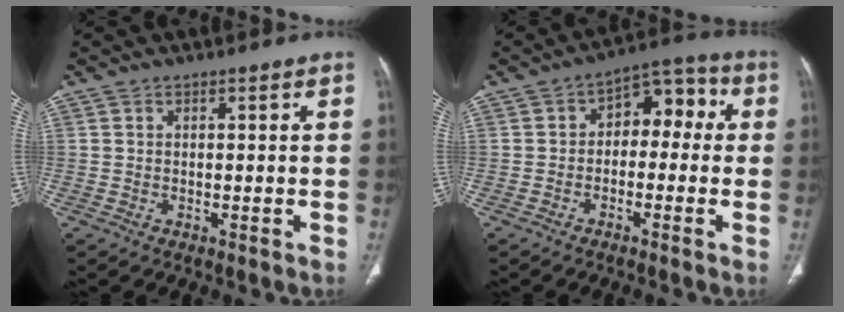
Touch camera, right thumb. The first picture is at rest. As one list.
[{"total": 8.8, "force": [0.1, 5.9, 6.6], "torque": [-0.050, 0.044, -0.014]}]